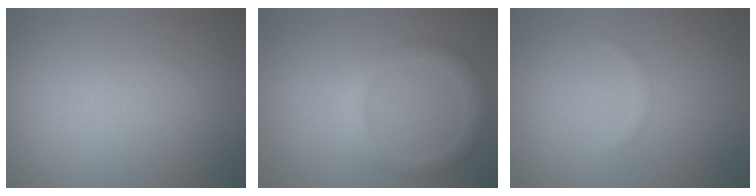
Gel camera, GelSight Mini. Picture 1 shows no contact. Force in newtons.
{"total": 2.4, "press": 2.4, "slide": 0.1}
{"total": 0.5, "press": 0.5, "slide": 0.0}